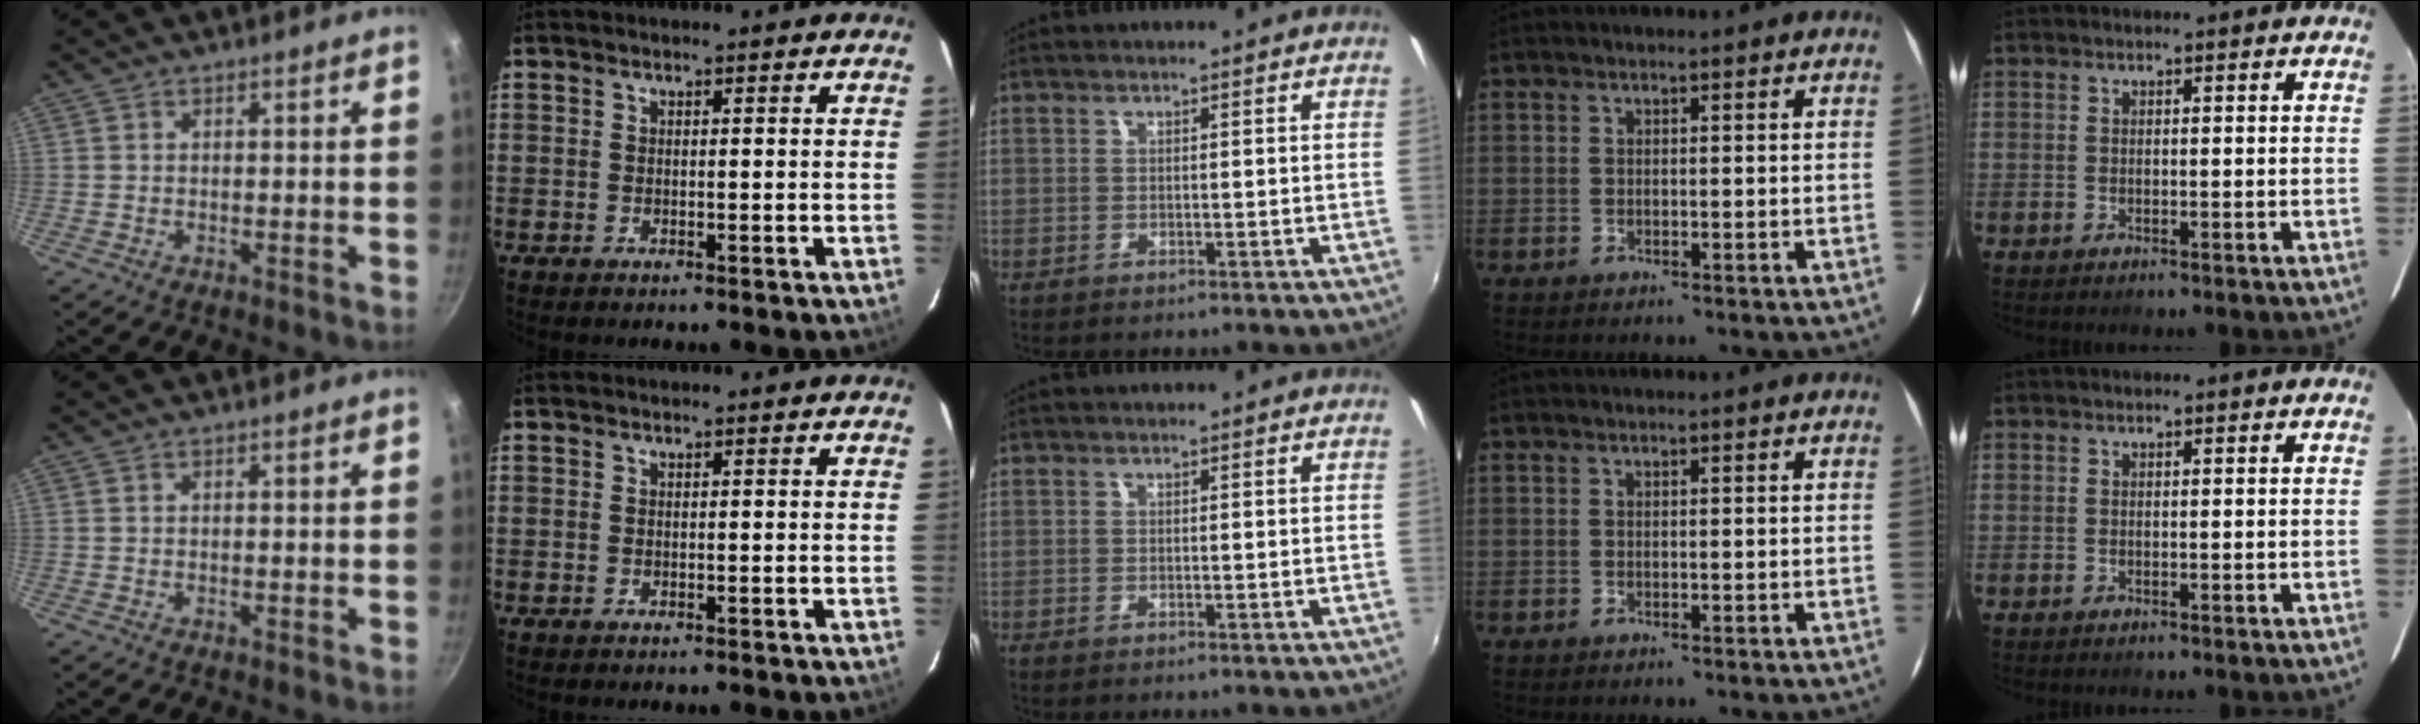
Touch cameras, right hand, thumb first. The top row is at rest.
{}